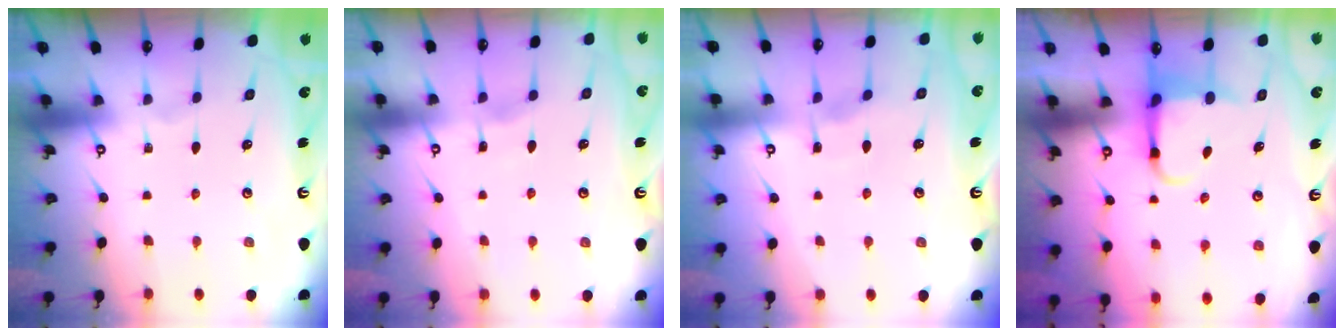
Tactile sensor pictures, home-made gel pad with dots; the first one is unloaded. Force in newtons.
{"total": 2.2, "press": 2.2, "slide": 0.2}
{"total": 3.3, "press": 3.3, "slide": 0.4}
{"total": 3.9, "press": 3.8, "slide": 0.7}